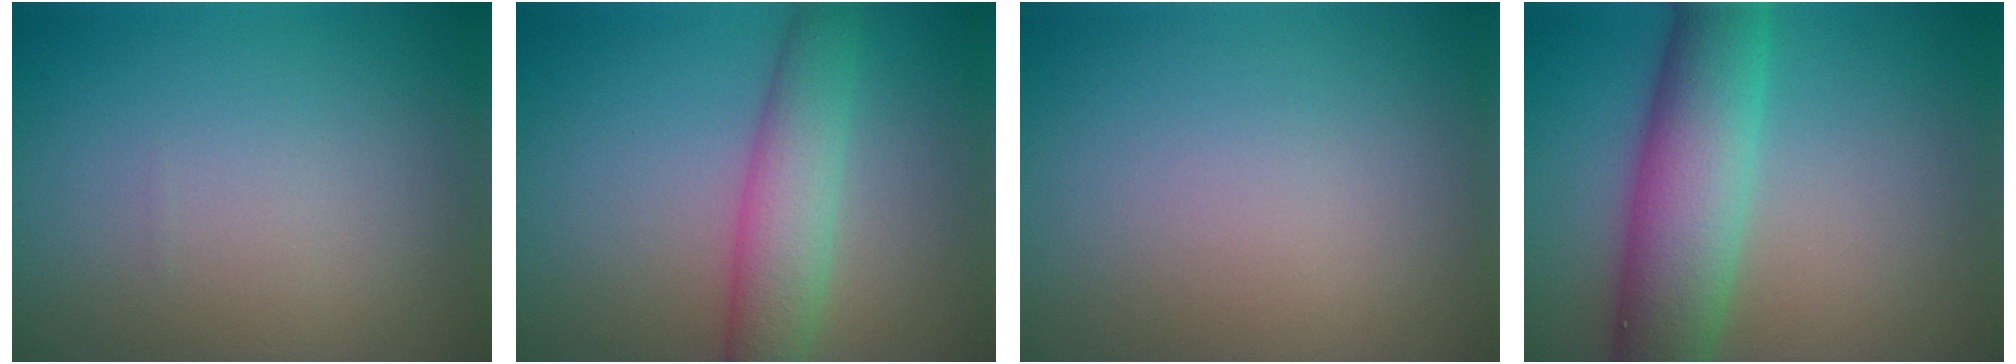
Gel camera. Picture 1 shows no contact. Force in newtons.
{"total": 4.7, "press": 4.7, "slide": 0.1}
{"total": 0.0}
{"total": 8.5, "press": 8.5, "slide": 0.3}